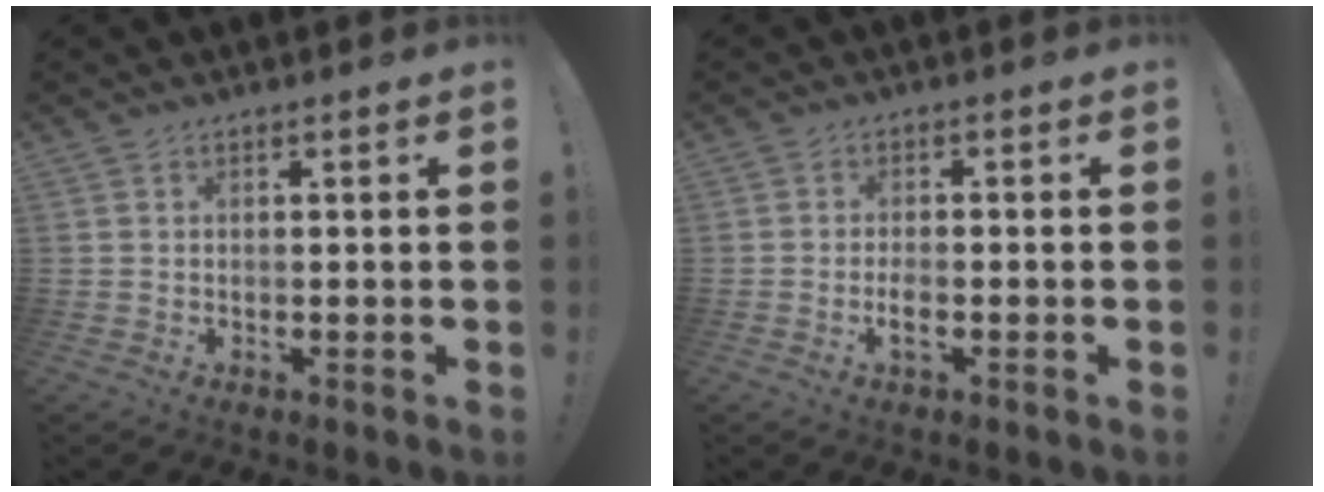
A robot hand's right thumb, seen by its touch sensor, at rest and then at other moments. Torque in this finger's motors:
{"motor_torque": [0.77, 0.61, 0.48, -0.29, 0.27]}